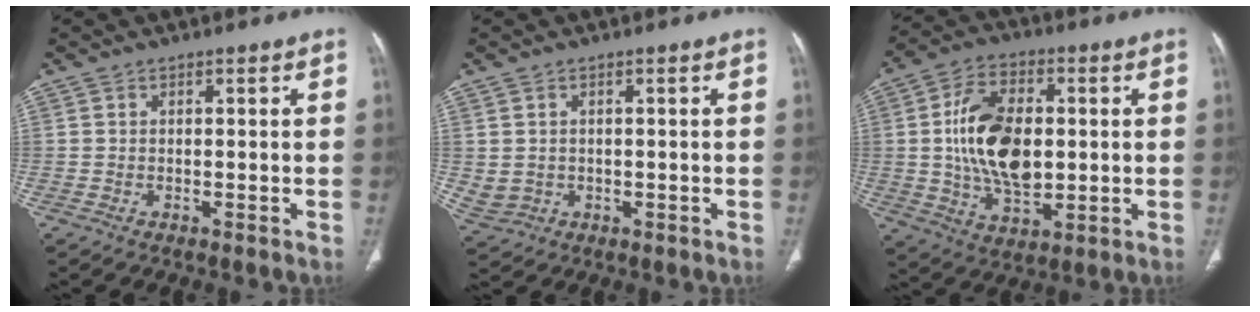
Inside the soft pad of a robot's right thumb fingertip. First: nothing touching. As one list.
[{"total": 3.6, "force": [0.1, 3.2, 1.8], "torque": [-0.037, 0.003, 0.019]}, {"total": 16.4, "force": [1.0, 9.8, 13.1], "torque": [-0.217, 0.001, 0.021]}]